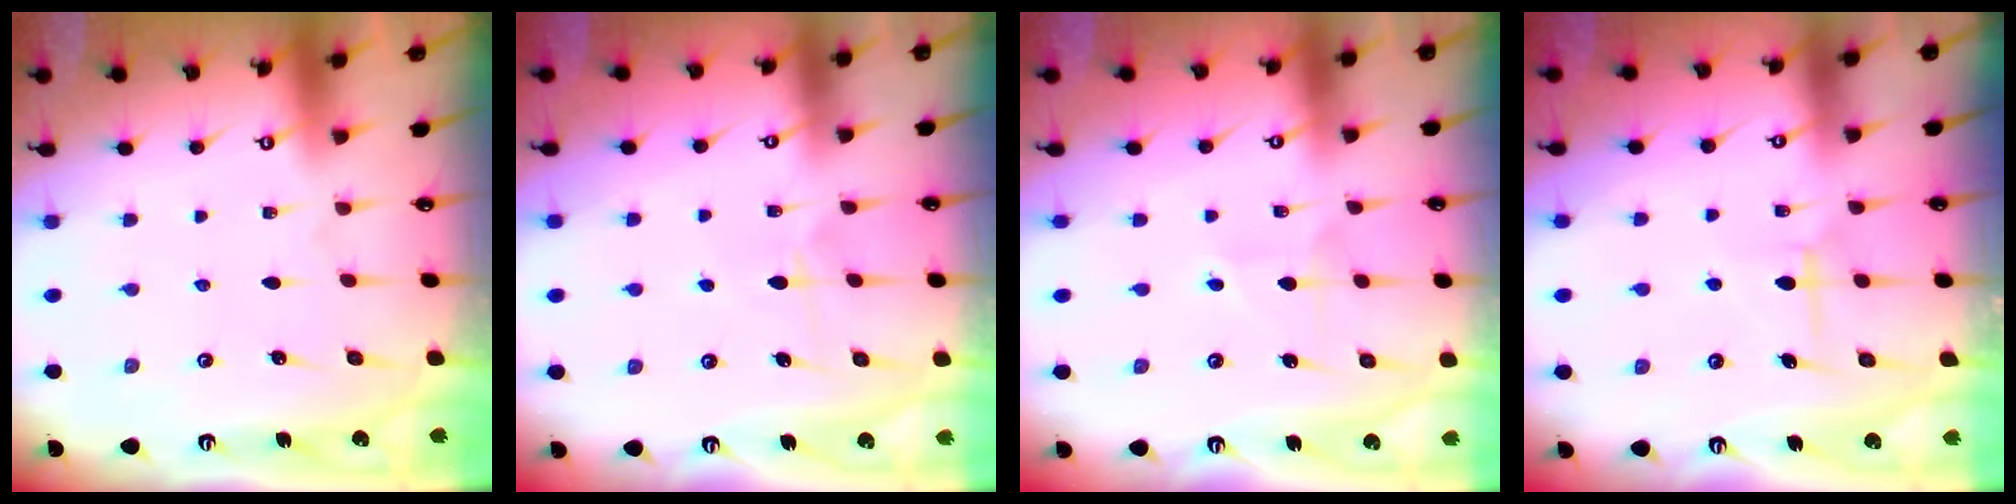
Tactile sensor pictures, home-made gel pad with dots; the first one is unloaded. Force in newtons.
{"total": 5.0, "press": 4.9, "slide": 0.5}
{"total": 3.7, "press": 3.7, "slide": 0.5}
{"total": 6.1, "press": 6.1, "slide": 0.2}